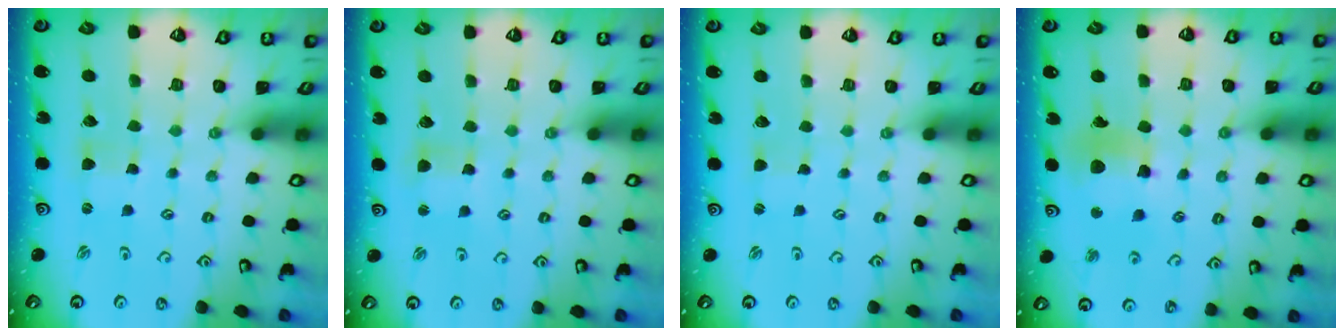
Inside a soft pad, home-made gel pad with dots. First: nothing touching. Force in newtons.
{"total": 2.7, "press": 2.7, "slide": 0.3}
{"total": 0.0}
{"total": 12.5, "press": 12.5, "slide": 1.3}